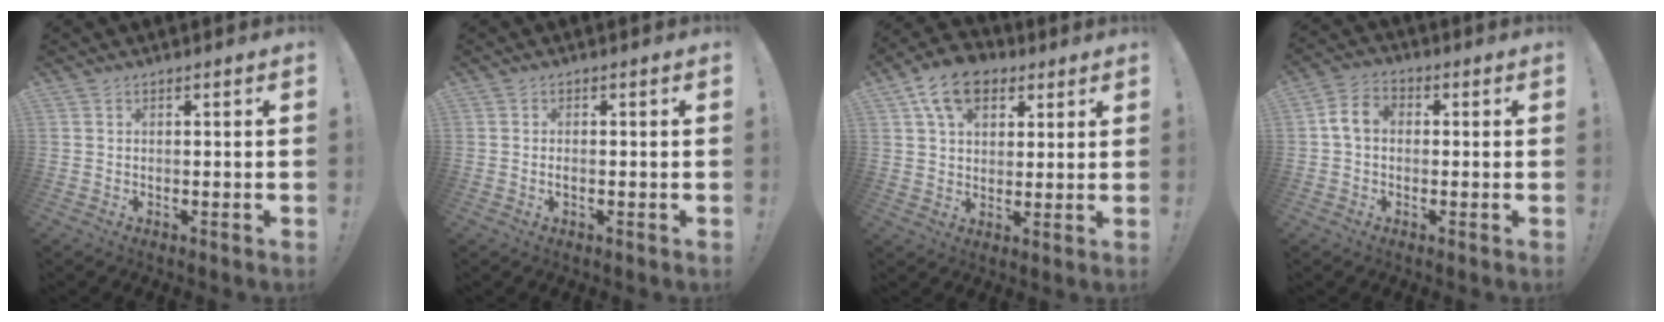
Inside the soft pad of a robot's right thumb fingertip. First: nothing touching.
{"total": 1.0, "force": [-0.3, 0.4, 0.9], "torque": [-0.018, 0.001, -0.006]}
{"total": 11.9, "force": [6.2, 8.1, 6.2], "torque": [-0.101, -0.016, 0.118]}
{"total": 7.0, "force": [0.2, 4.9, 5.0], "torque": [-0.099, 0.019, 0.005]}